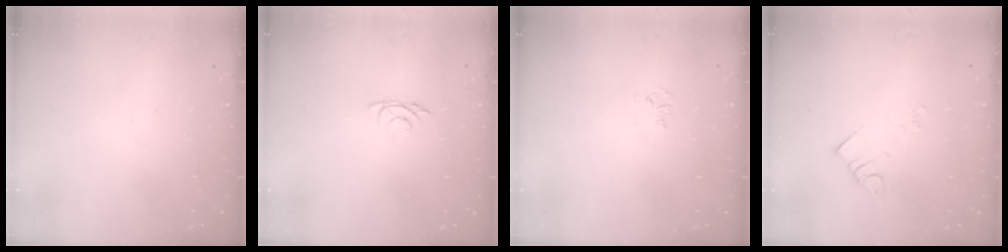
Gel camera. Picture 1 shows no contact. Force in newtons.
{"total": 3.4, "press": 3.3, "slide": 0.5}
{"total": 3.8, "press": 3.8, "slide": 0.4}
{"total": 3.7, "press": 3.7, "slide": 0.4}